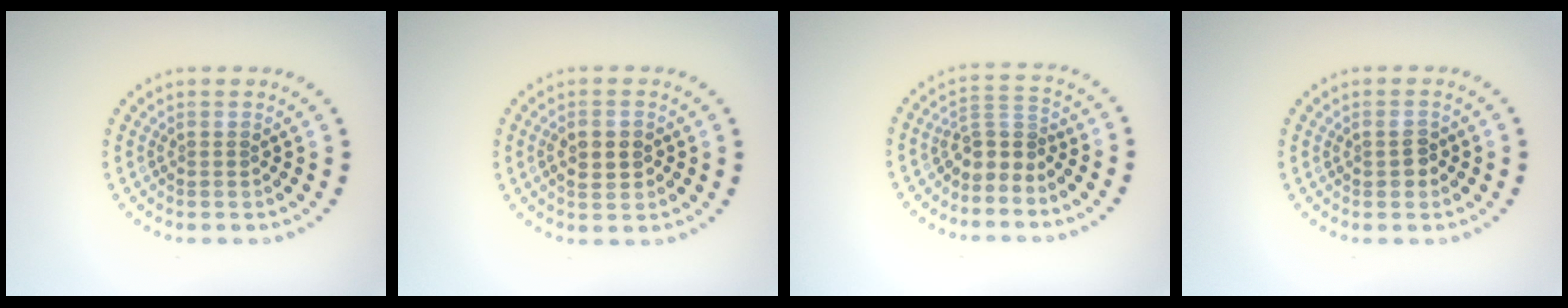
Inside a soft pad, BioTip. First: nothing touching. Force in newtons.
{"total": 2.7, "press": 2.7, "slide": 0.1}
{"total": 2.7, "press": 1.9, "slide": 1.9}
{"total": 1.4, "press": 1.4, "slide": 0.1}